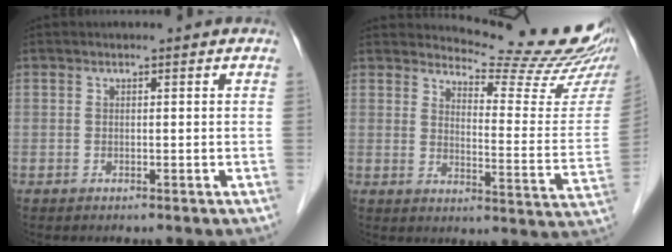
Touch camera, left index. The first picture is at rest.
{"total": 16.7, "force": [15.8, 0.2, 5.4], "torque": [-0.079, -0.104, 0.184]}